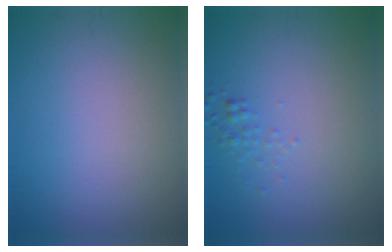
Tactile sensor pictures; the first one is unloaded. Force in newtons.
{"total": 0.9, "press": 0.9, "slide": 0.0}